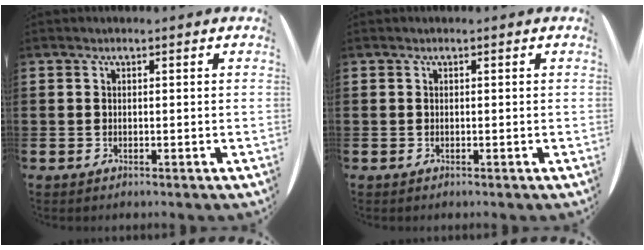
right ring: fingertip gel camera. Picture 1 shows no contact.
{"total": 0.0}